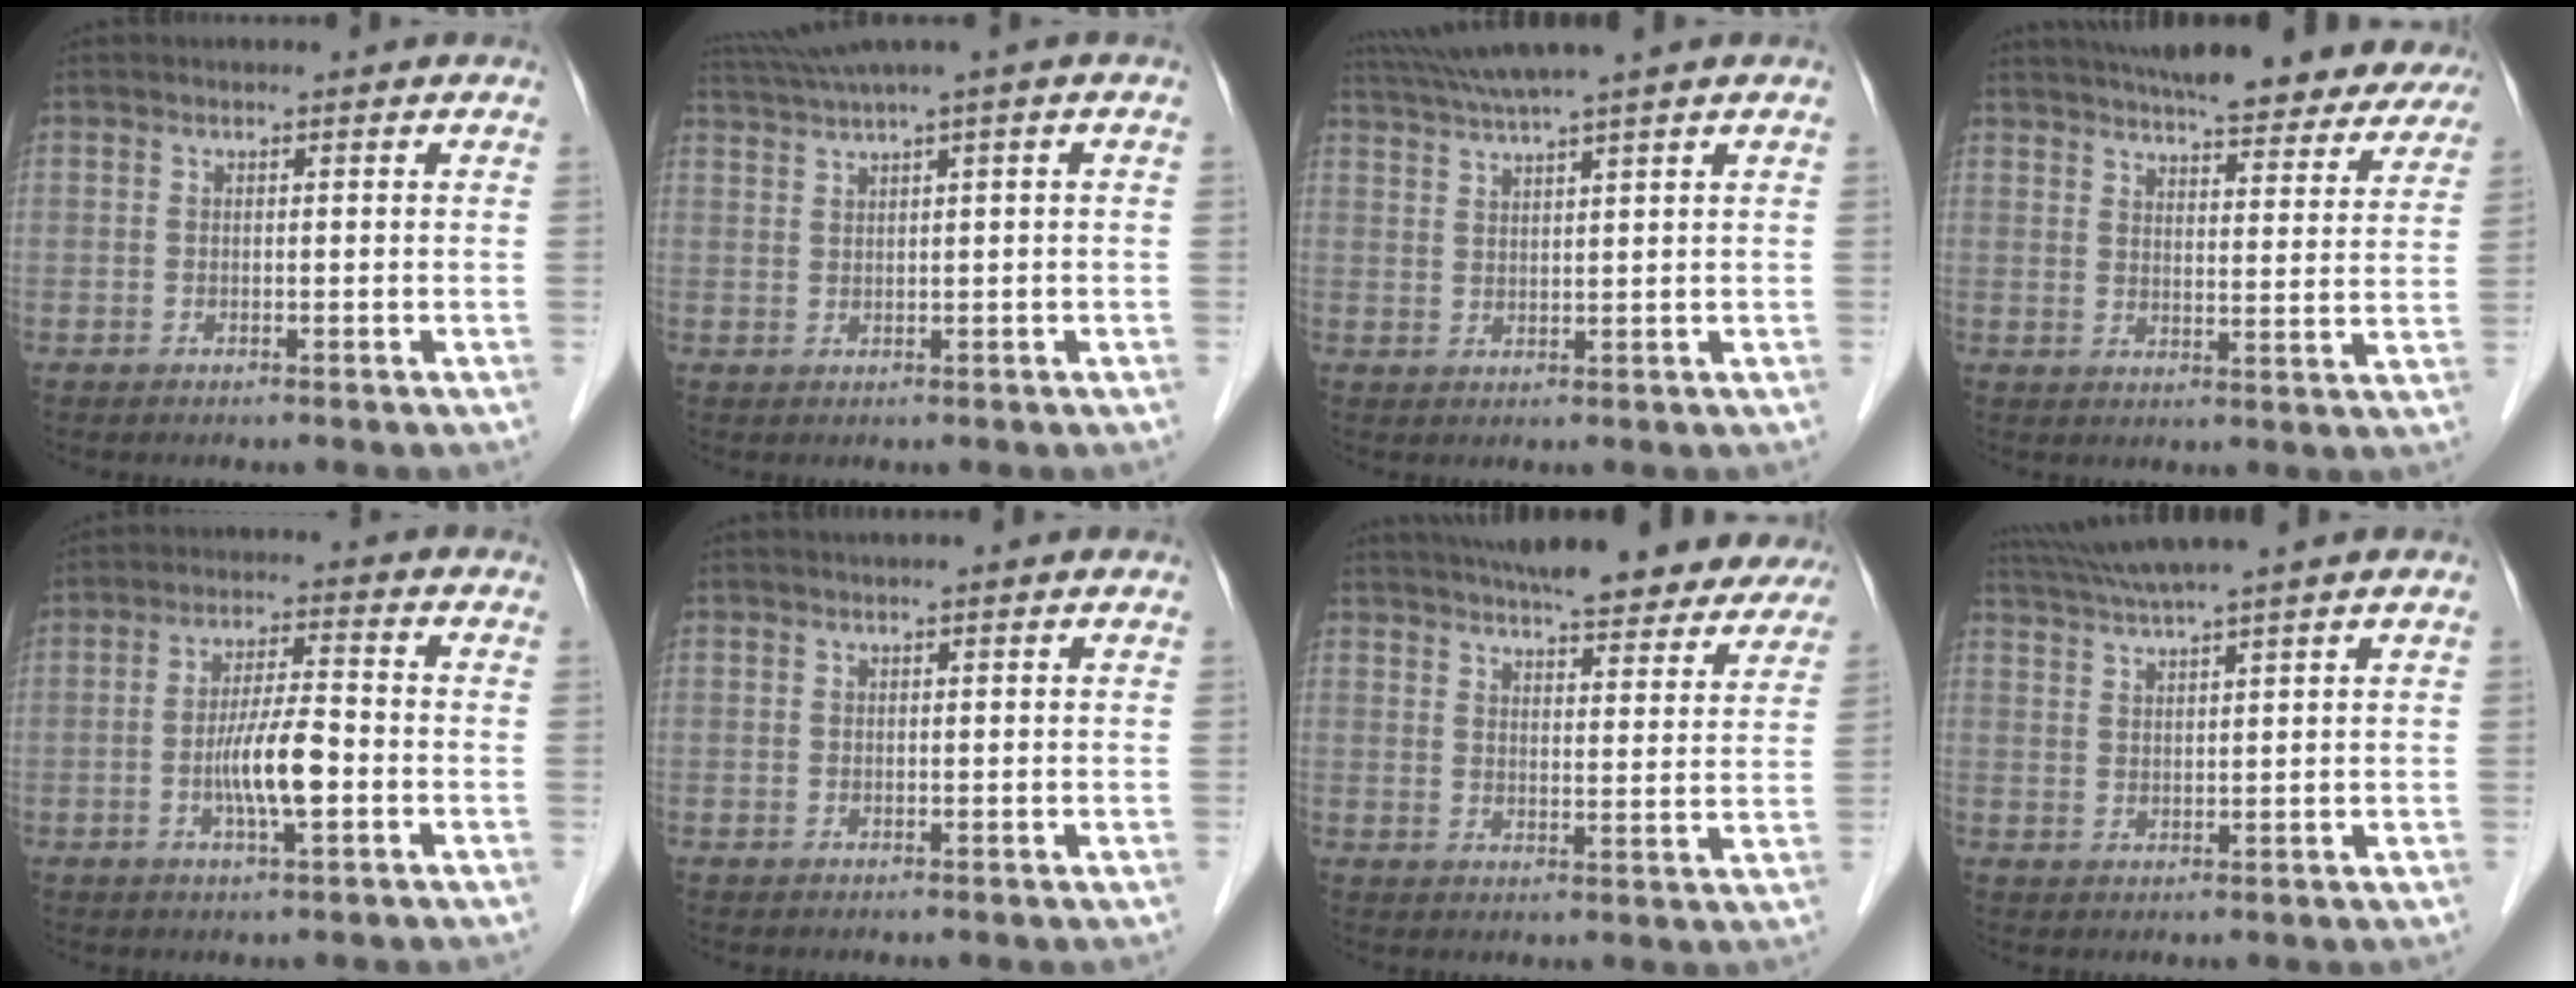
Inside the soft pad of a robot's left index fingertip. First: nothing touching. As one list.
[{"total": 4.1, "force": [2.7, -1.1, 2.9], "torque": [-0.064, 0.021, 0.056]}, {"total": 6.1, "force": [5.1, -1.8, 2.9], "torque": [-0.054, 0.018, 0.096]}, {"total": 26.1, "force": [23.0, 5.5, 11.1], "torque": [-0.171, -0.011, 0.280]}, {"total": 6.9, "force": [-2.0, 0.8, 6.5], "torque": [-0.130, -0.002, -0.038]}, {"total": 0.6, "force": [0.5, 0.0, 0.4], "torque": [-0.008, 0.010, 0.009]}, {"total": 25.3, "force": [22.2, 5.3, 10.9], "torque": [-0.168, -0.004, 0.272]}, {"total": 6.2, "force": [5.2, -1.8, 2.8], "torque": [-0.054, 0.016, 0.099]}]